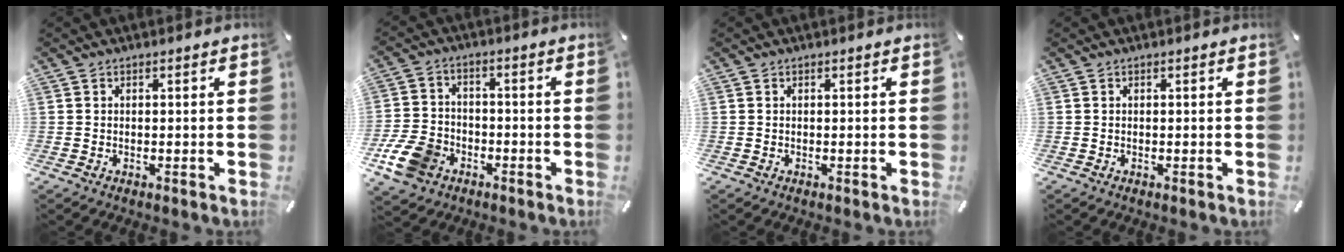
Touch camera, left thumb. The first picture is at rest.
{"total": 10.2, "force": [-4.8, 7.5, 5.0], "torque": [-0.116, 0.029, -0.087]}
{"total": 0.0}
{"total": 0.0}